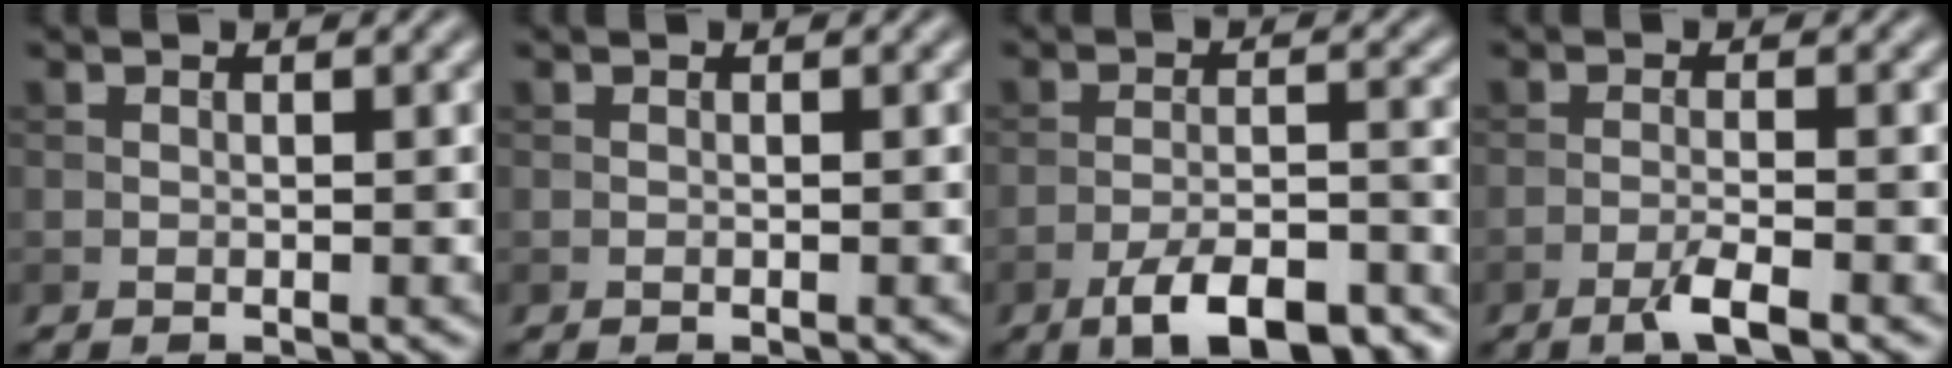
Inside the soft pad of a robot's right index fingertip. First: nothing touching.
{"total": 0.0}
{"total": 8.3, "force": [-5.7, 2.7, 5.5], "torque": [-0.082, 0.000, -0.092]}
{"total": 2.7, "force": [-1.6, 0.4, 2.1], "torque": [-0.036, 0.003, -0.037]}